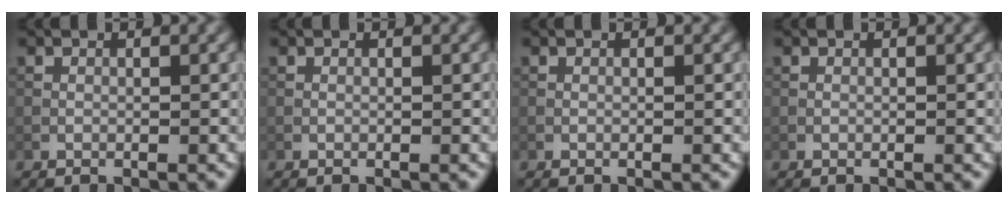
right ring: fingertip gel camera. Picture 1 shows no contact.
{"total": 0.0}
{"total": 0.0}
{"total": 0.0}